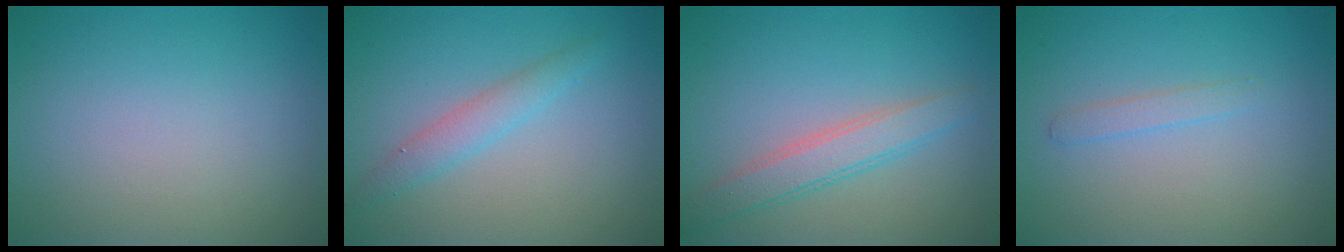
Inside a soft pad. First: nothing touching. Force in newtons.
{"total": 2.2, "press": 2.2, "slide": 0.0}
{"total": 2.9, "press": 2.9, "slide": 0.1}
{"total": 1.0, "press": 1.0, "slide": 0.1}